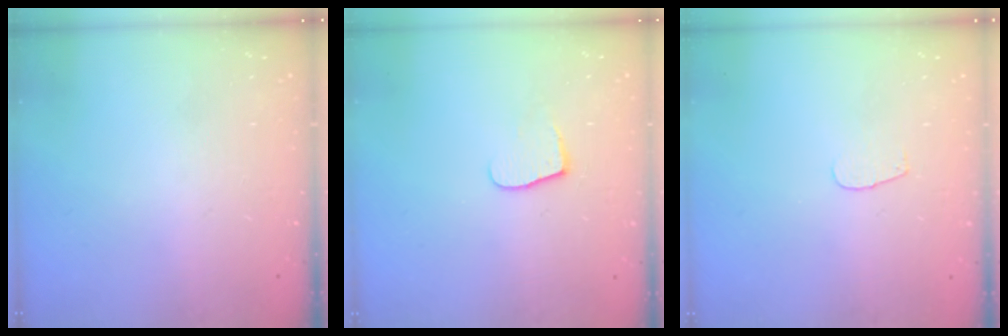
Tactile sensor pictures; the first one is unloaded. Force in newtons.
{"total": 5.4, "press": 5.4, "slide": 0.5}
{"total": 3.3, "press": 3.3, "slide": 0.3}